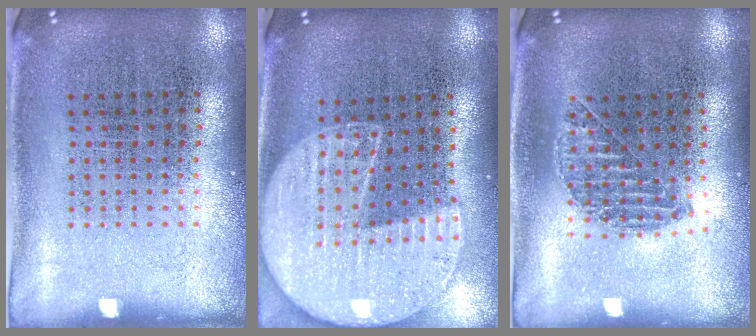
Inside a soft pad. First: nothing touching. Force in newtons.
{"total": 2.1, "press": 1.8, "slide": 1.0}
{"total": 1.1, "press": 1.0, "slide": 0.3}